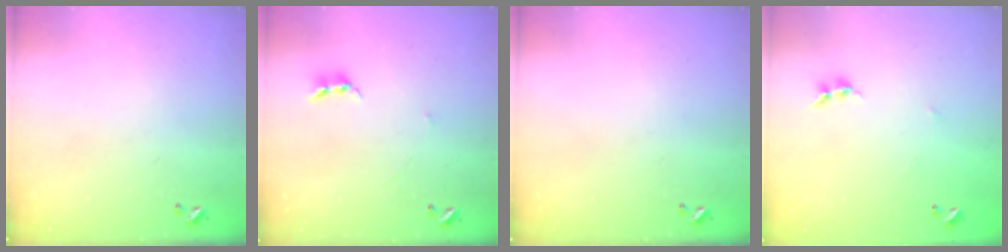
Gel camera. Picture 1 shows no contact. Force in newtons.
{"total": 2.4, "press": 2.4, "slide": 0.4}
{"total": 0.0}
{"total": 5.8, "press": 5.8, "slide": 0.7}